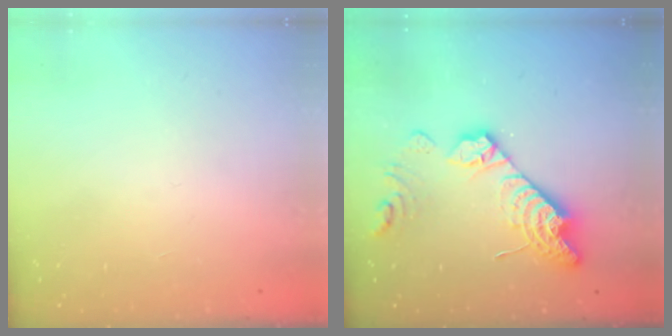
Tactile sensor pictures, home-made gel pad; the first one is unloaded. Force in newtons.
{"total": 15.7, "press": 15.7, "slide": 1.0}